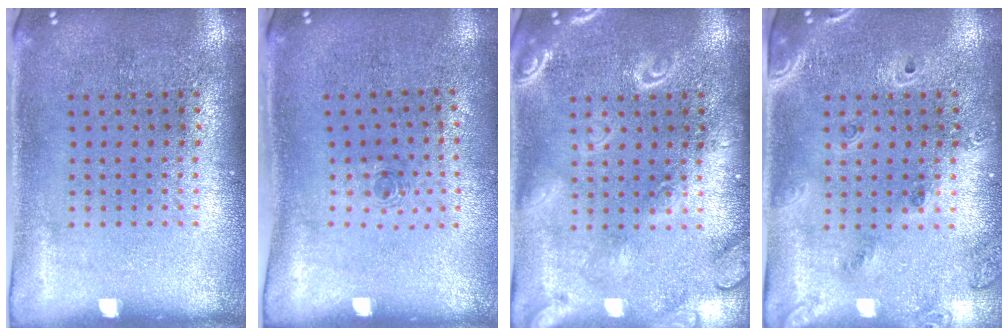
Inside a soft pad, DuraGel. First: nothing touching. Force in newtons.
{"total": 0.5, "press": 0.3, "slide": 0.5}
{"total": 3.7, "press": 3.6, "slide": 0.5}
{"total": 1.5, "press": 1.5, "slide": 0.4}